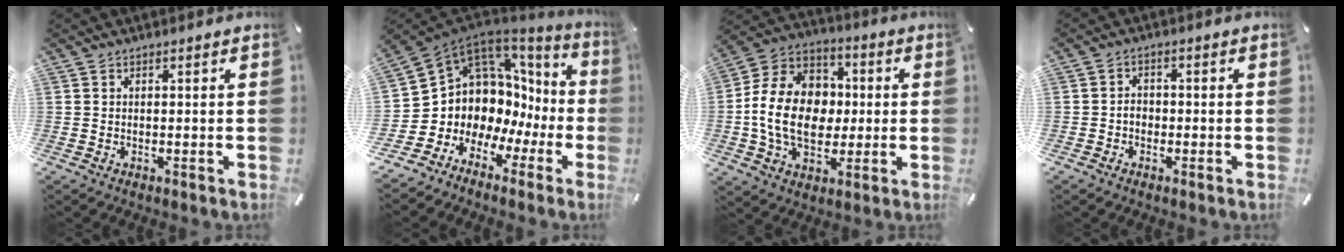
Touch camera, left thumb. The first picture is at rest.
{"total": 8.1, "force": [2.6, 7.5, 1.6], "torque": [-0.042, -0.078, 0.062]}
{"total": 16.8, "force": [-1.5, 13.1, 10.3], "torque": [-0.224, 0.022, -0.024]}
{"total": 2.4, "force": [-0.9, 1.9, 1.2], "torque": [-0.024, 0.008, -0.018]}